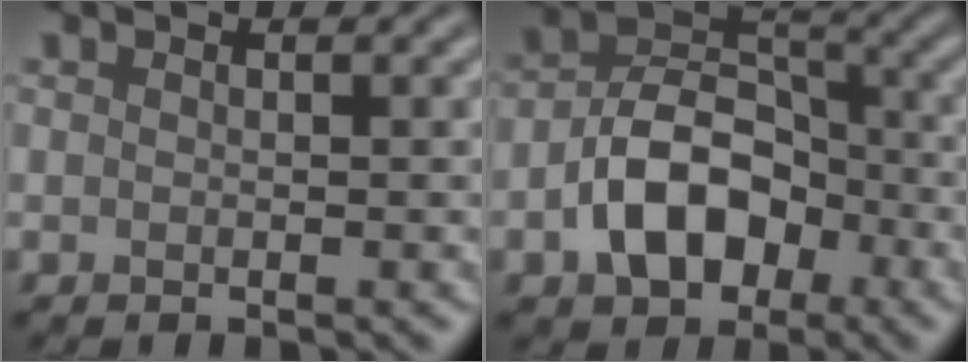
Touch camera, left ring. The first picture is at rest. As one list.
[{"total": 7.4, "force": [-2.6, 5.1, 4.6], "torque": [-0.076, 0.006, -0.053]}]